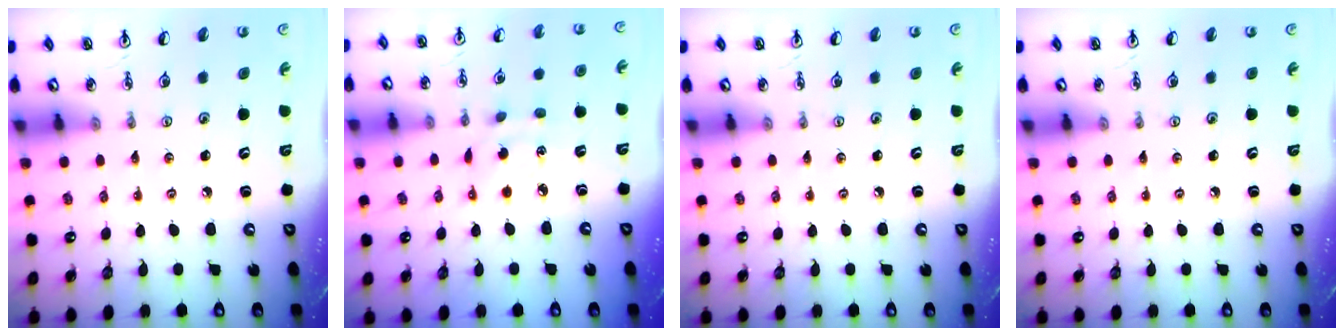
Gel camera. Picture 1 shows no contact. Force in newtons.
{"total": 4.0, "press": 4.0, "slide": 0.3}
{"total": 0.0}
{"total": 0.0}